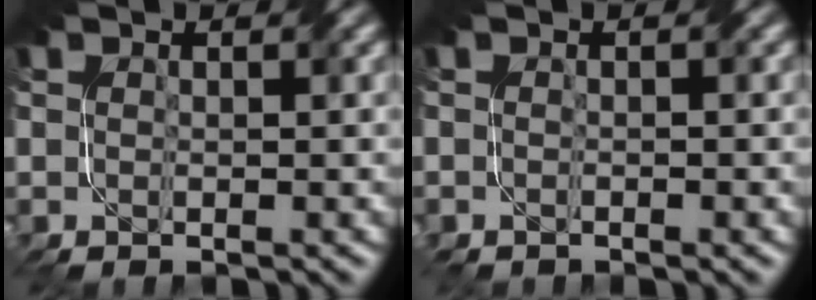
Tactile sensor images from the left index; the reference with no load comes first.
{"total": 1.8, "force": [-1.6, -0.5, -0.6], "torque": [0.011, -0.003, -0.009]}